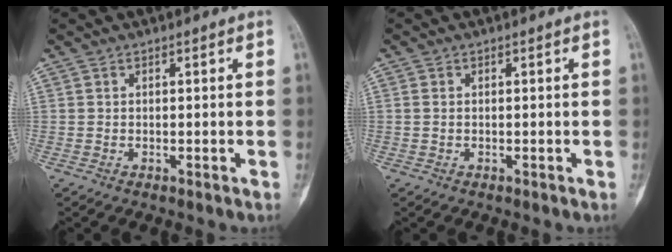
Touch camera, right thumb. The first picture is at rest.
{"total": 0.8, "force": [0.0, 0.6, 0.5], "torque": [-0.013, 0.001, 0.001]}